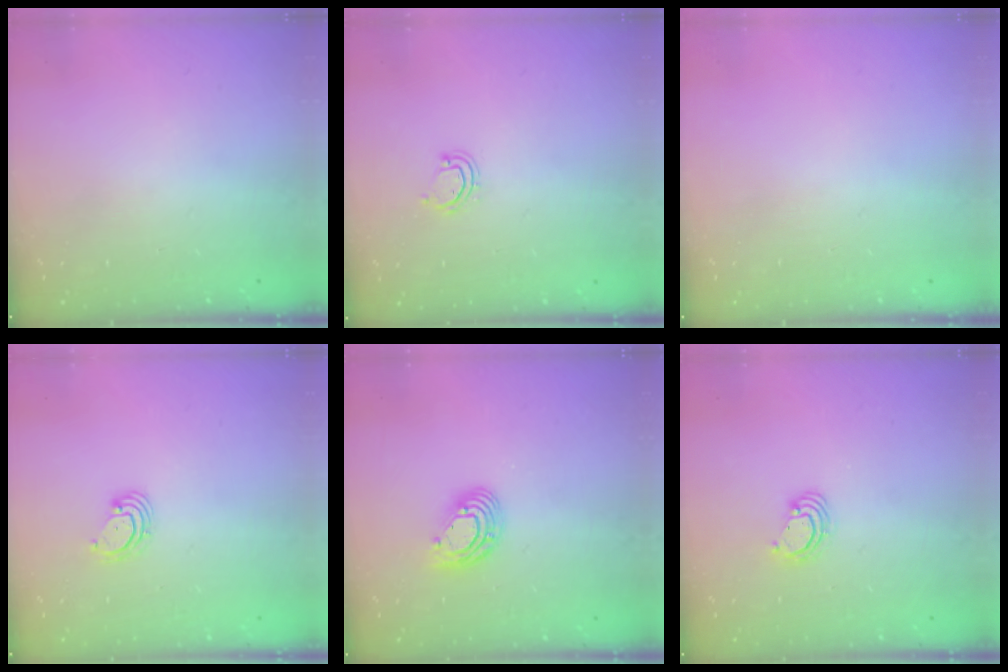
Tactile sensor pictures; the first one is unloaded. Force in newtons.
{"total": 3.7, "press": 3.7, "slide": 0.3}
{"total": 0.0}
{"total": 2.8, "press": 2.8, "slide": 0.2}
{"total": 10.5, "press": 10.4, "slide": 1.9}
{"total": 3.9, "press": 3.9, "slide": 0.2}